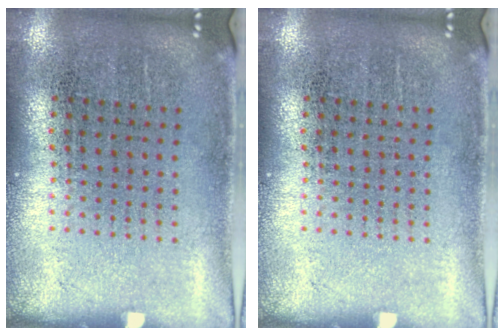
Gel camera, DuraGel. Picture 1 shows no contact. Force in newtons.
{"total": 0.0}